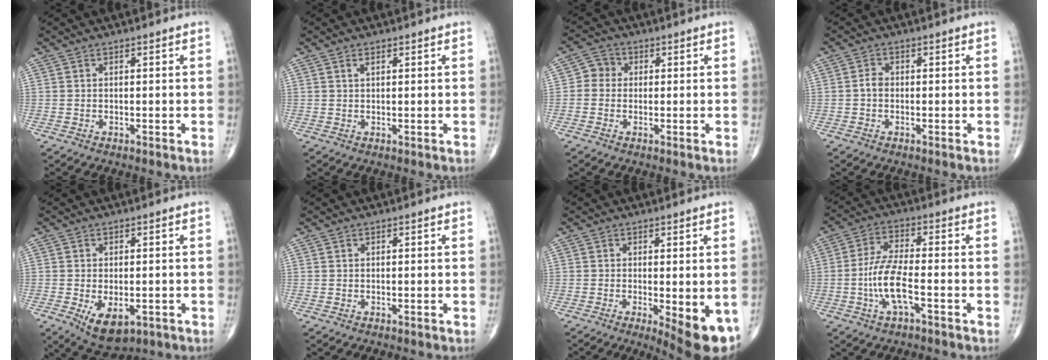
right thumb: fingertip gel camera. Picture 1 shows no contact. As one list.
[{"total": 1.1, "force": [0.6, 0.5, 0.8], "torque": [-0.014, 0.001, 0.009]}, {"total": 3.6, "force": [0.0, 3.4, 1.3], "torque": [-0.003, 0.009, -0.012]}, {"total": 1.7, "force": [-0.3, 1.3, 1.1], "torque": [-0.014, 0.005, -0.011]}, {"total": 7.3, "force": [-2.3, 4.0, 5.6], "torque": [-0.085, -0.007, -0.026]}, {"total": 0.0}, {"total": 9.8, "force": [-3.1, 2.8, 8.8], "torque": [-0.113, -0.021, -0.039]}, {"total": 8.5, "force": [-2.7, 2.5, 7.7], "torque": [-0.167, 0.021, -0.053]}]